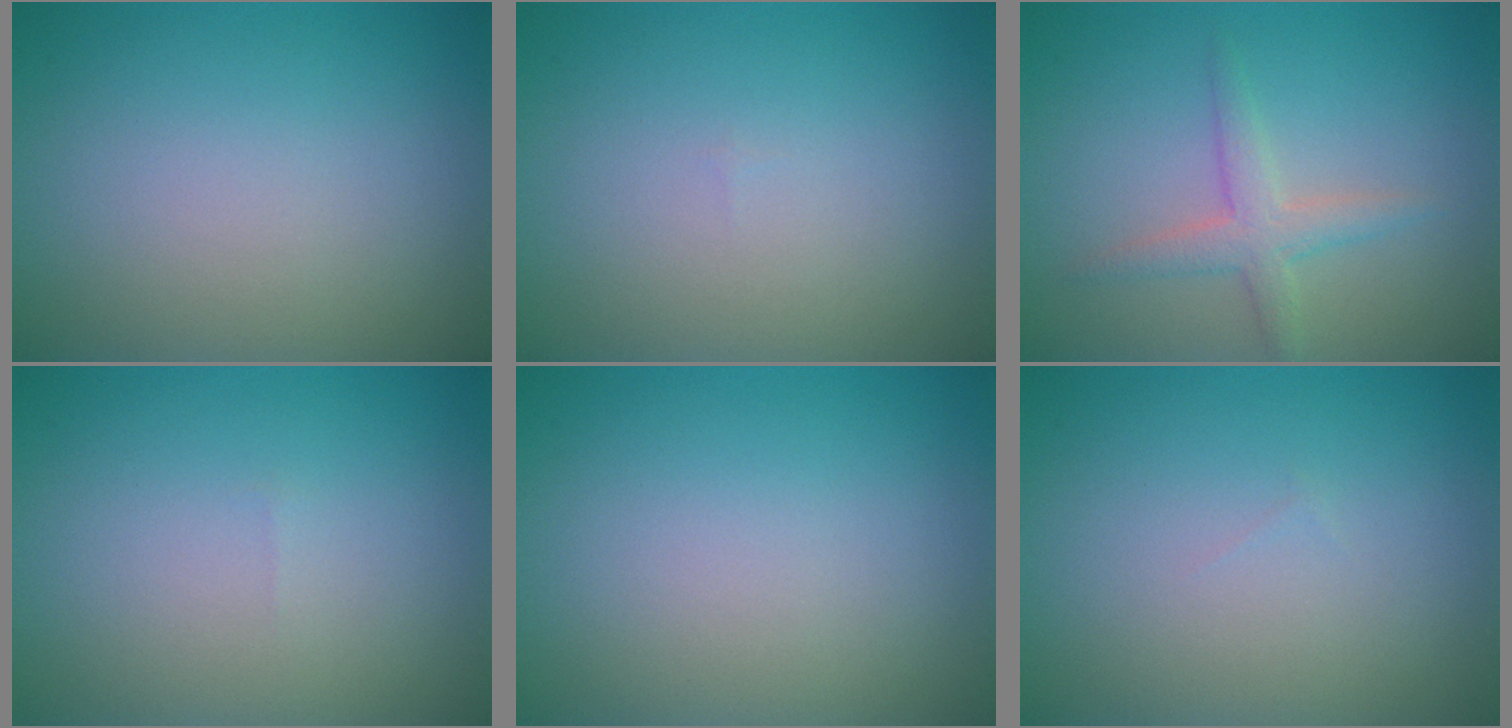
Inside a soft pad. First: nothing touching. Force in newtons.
{"total": 0.0}
{"total": 2.5, "press": 2.5, "slide": 0.1}
{"total": 0.0}
{"total": 0.0}
{"total": 0.0}